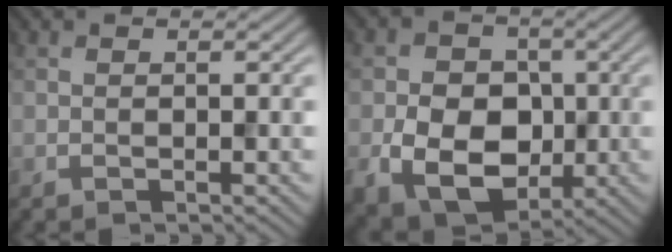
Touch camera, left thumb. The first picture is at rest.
{"total": 10.3, "force": [-2.2, 7.9, 6.2], "torque": [-0.126, -0.019, -0.045]}